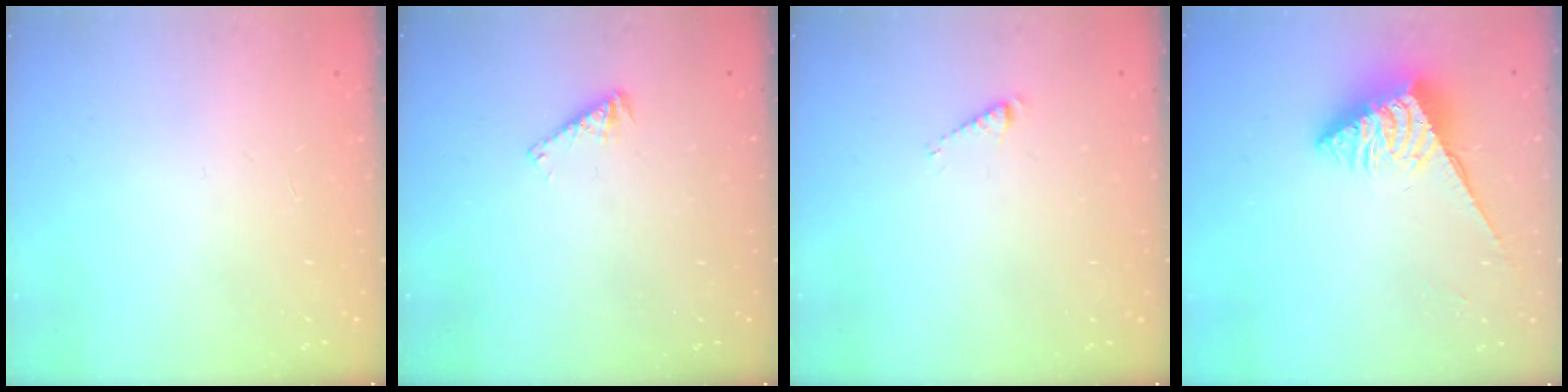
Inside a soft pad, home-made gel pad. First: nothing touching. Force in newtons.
{"total": 3.4, "press": 3.4, "slide": 0.4}
{"total": 2.7, "press": 2.7, "slide": 0.2}
{"total": 6.2, "press": 6.2, "slide": 0.4}